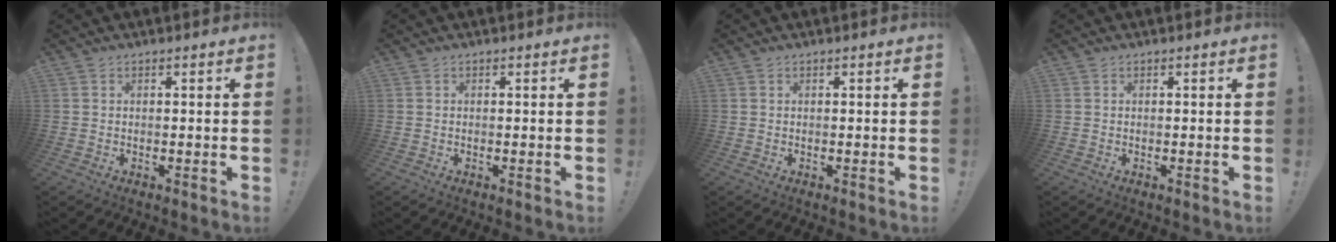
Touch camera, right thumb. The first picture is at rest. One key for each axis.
{"total": 0.0}
{"total": 0.0}
{"total": 0.0}